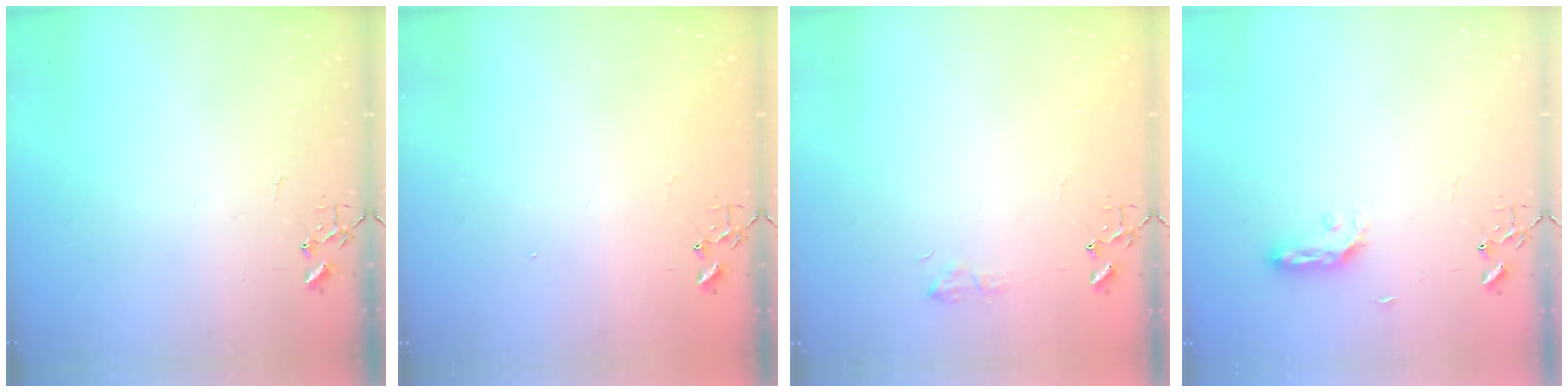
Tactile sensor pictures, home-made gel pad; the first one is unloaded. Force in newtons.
{"total": 1.2, "press": 1.2, "slide": 0.1}
{"total": 6.2, "press": 6.1, "slide": 0.7}
{"total": 5.1, "press": 5.1, "slide": 0.6}